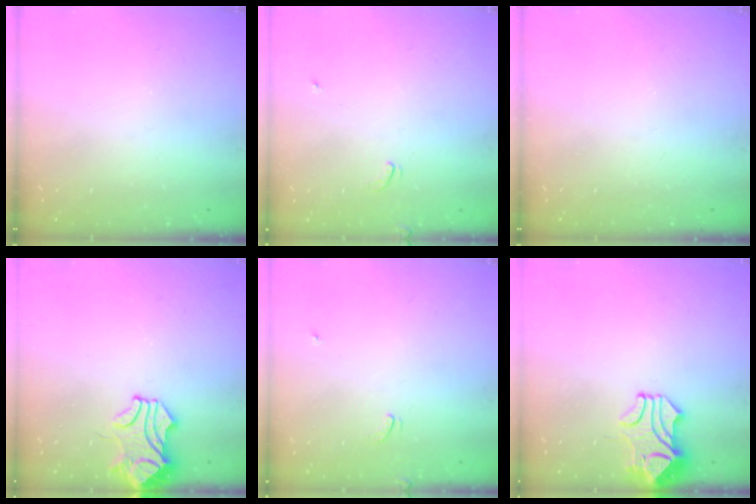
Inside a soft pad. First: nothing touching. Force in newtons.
{"total": 0.7, "press": 0.6, "slide": 0.4}
{"total": 0.0}
{"total": 1.9, "press": 1.8, "slide": 0.6}
{"total": 0.7, "press": 0.6, "slide": 0.4}
{"total": 2.3, "press": 2.0, "slide": 1.2}